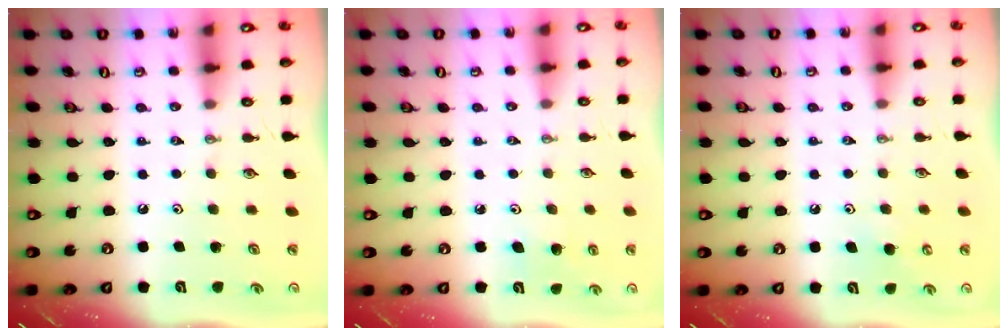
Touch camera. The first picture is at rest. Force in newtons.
{"total": 4.4, "press": 4.0, "slide": 1.9}
{"total": 4.0, "press": 4.0, "slide": 0.1}